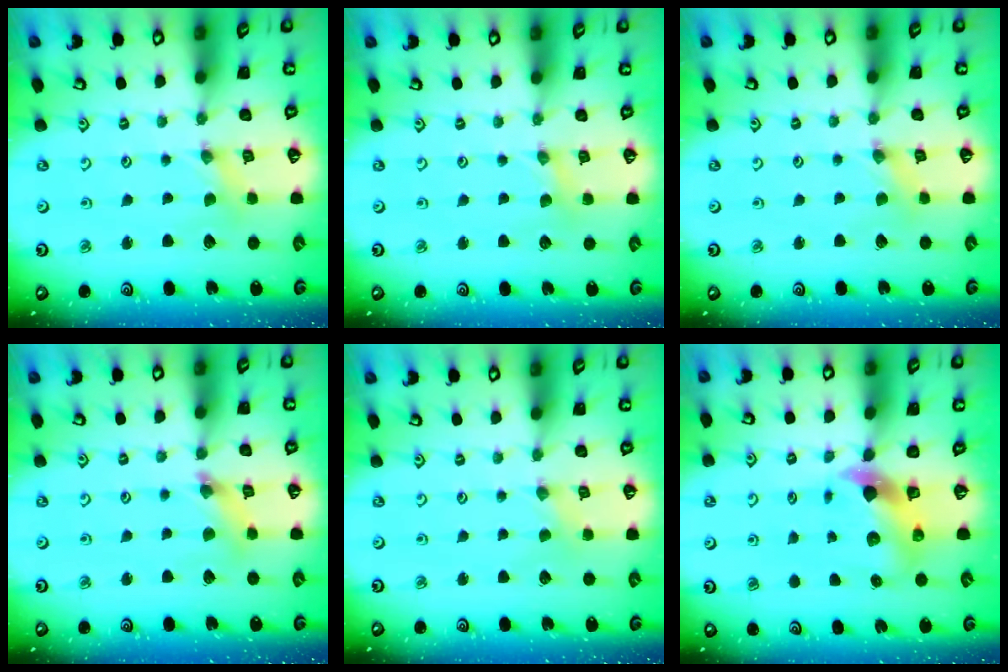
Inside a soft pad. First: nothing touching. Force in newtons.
{"total": 1.5, "press": 1.5, "slide": 0.3}
{"total": 1.3, "press": 1.3, "slide": 0.2}
{"total": 5.4, "press": 5.4, "slide": 0.4}
{"total": 0.0}
{"total": 6.6, "press": 6.5, "slide": 1.2}